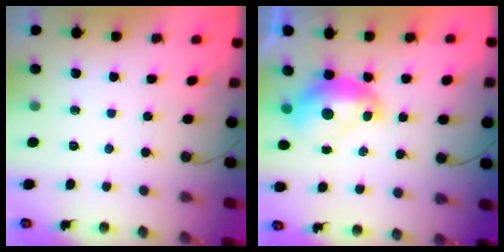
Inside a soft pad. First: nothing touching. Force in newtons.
{"total": 2.6, "press": 2.5, "slide": 0.3}